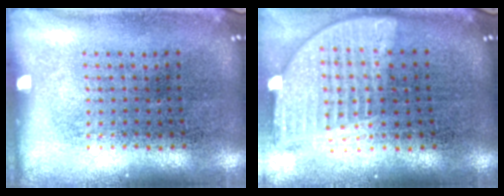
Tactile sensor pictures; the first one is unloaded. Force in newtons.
{"total": 1.9, "press": 1.5, "slide": 1.2}